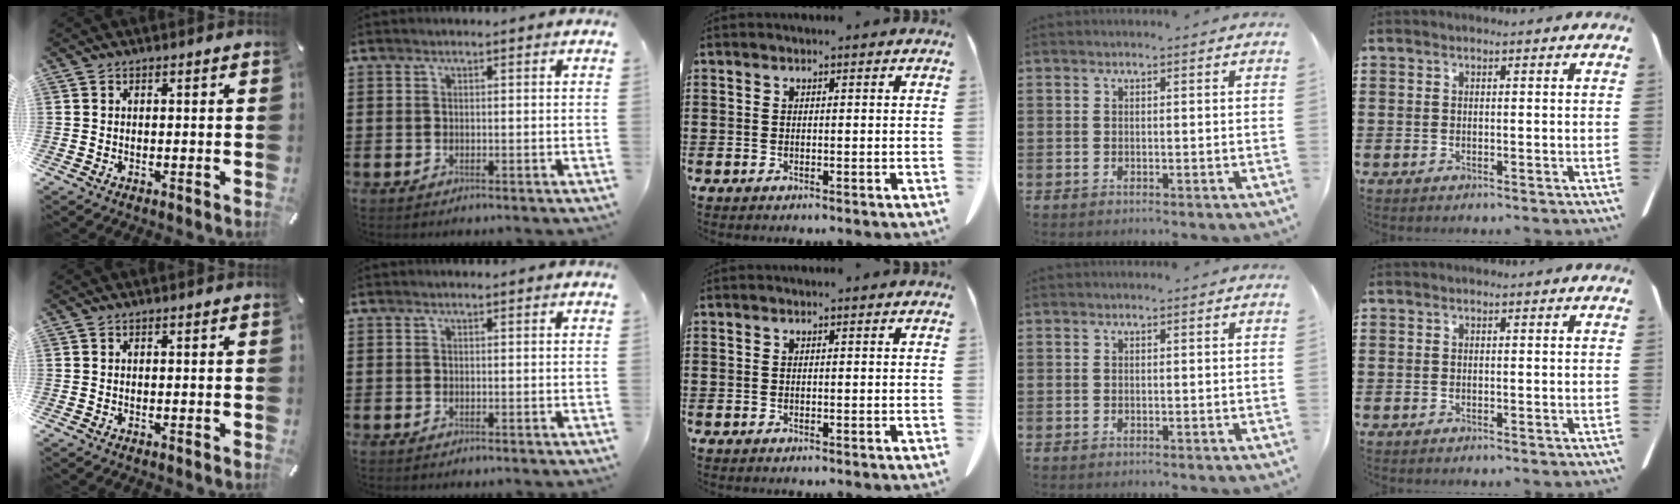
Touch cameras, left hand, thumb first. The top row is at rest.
{}